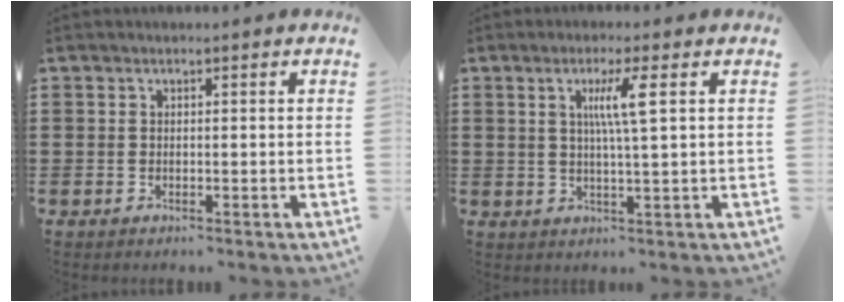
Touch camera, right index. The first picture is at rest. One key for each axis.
{"total": 5.1, "fx": 1.5, "fy": -0.1, "fz": 4.9, "tx": -0.098, "ty": -0.001, "tz": 0.019}